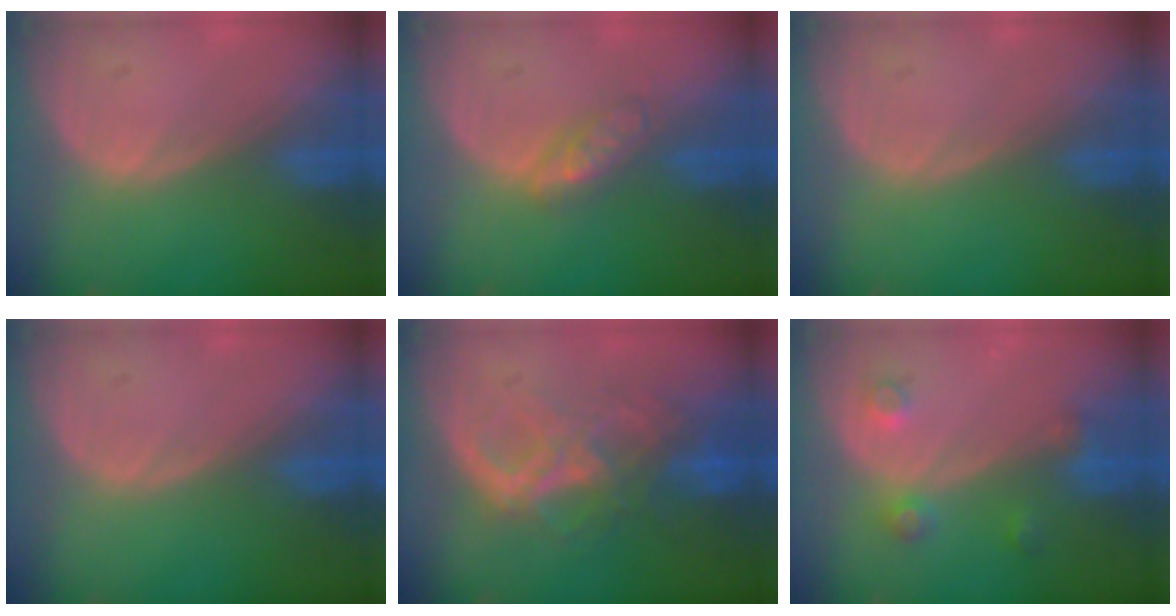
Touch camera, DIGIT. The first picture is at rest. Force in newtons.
{"total": 3.4, "press": 3.4, "slide": 0.2}
{"total": 0.0}
{"total": 0.0}
{"total": 8.7, "press": 7.5, "slide": 4.3}
{"total": 3.6, "press": 3.3, "slide": 1.6}